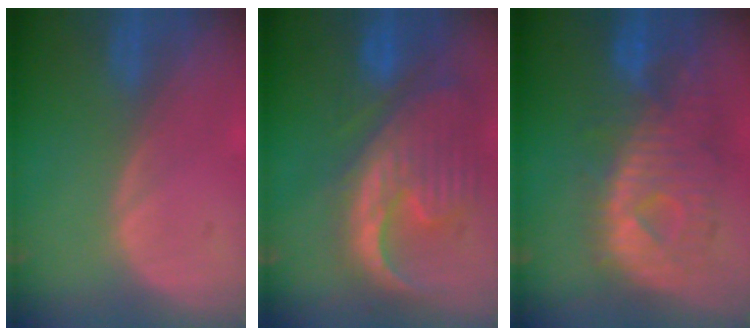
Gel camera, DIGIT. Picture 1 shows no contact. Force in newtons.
{"total": 13.0, "press": 11.2, "slide": 6.6}
{"total": 10.9, "press": 9.6, "slide": 5.0}